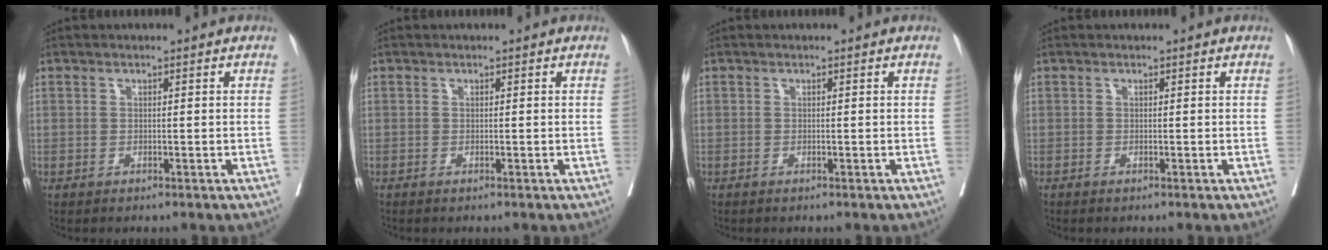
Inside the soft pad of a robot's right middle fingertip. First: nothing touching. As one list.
[{"total": 0.0}, {"total": 0.0}, {"total": 0.0}]